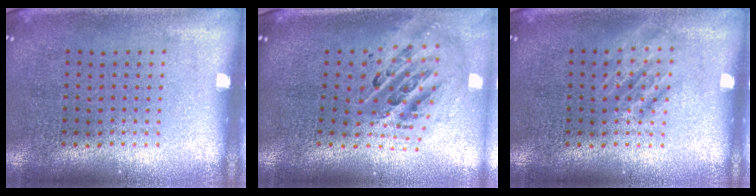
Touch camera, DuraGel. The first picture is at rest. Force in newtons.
{"total": 1.7, "press": 1.4, "slide": 1.0}
{"total": 1.8, "press": 1.8, "slide": 0.3}